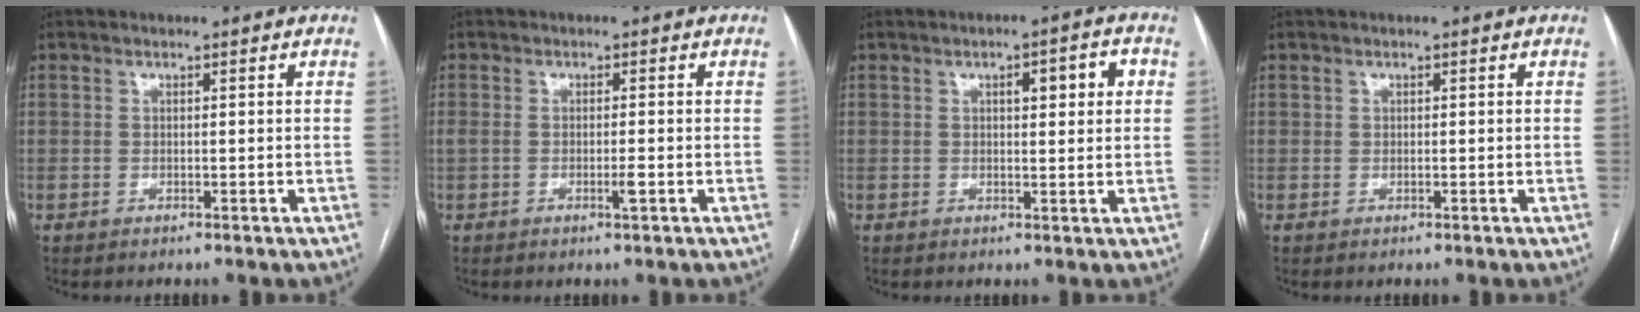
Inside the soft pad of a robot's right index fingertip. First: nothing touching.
{"total": 1.8, "force": [-0.6, 0.1, 1.7], "torque": [-0.036, -0.001, -0.008]}
{"total": 4.8, "force": [1.3, 1.1, 4.4], "torque": [-0.065, 0.013, 0.018]}
{"total": 0.0}